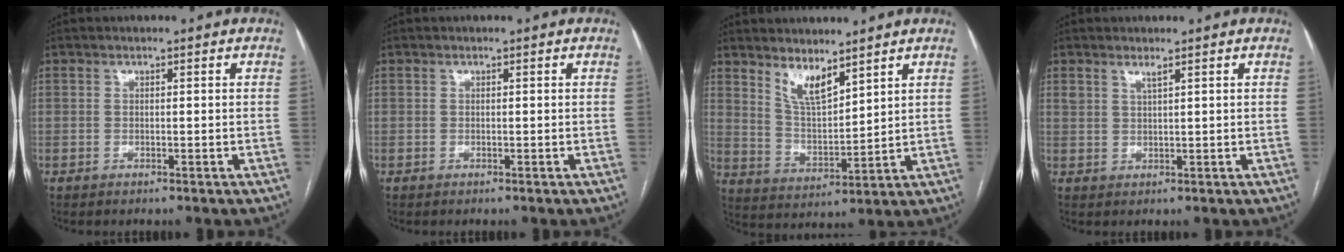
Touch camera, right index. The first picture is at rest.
{"total": 0.0}
{"total": 6.5, "force": [5.0, 1.8, 3.8], "torque": [-0.079, -0.013, 0.105]}
{"total": 1.6, "force": [1.3, 0.0, 0.8], "torque": [-0.025, 0.002, 0.033]}